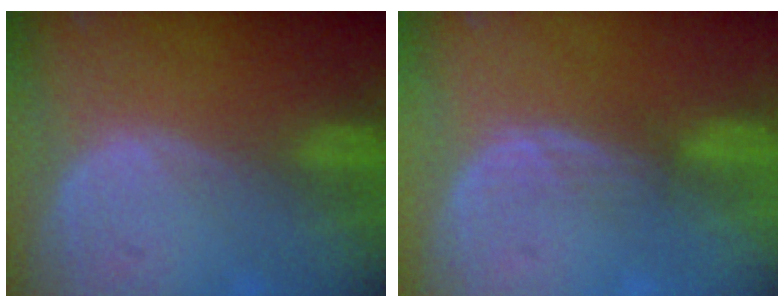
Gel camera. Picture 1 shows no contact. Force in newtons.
{"total": 2.2, "press": 2.1, "slide": 0.2}